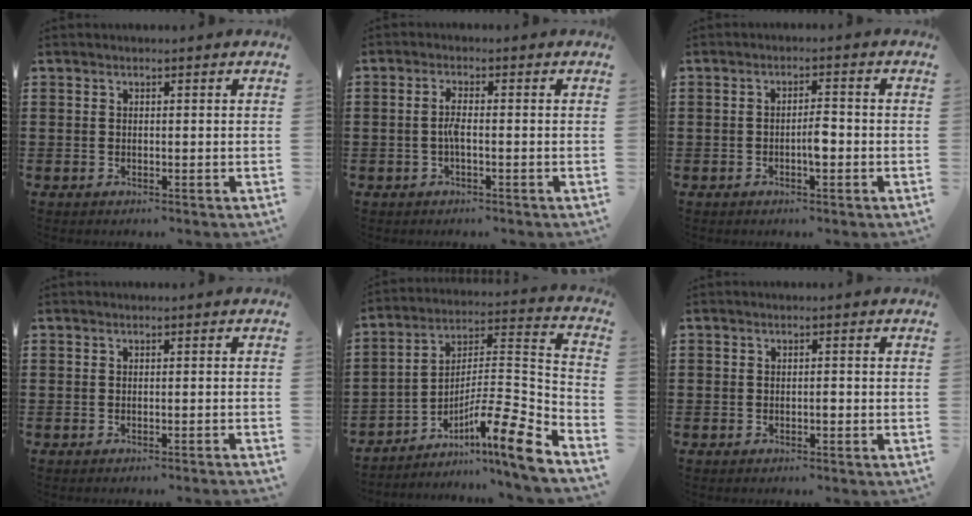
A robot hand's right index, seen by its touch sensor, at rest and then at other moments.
{"total": 2.4, "force": [-0.6, 0.4, 2.3], "torque": [-0.052, -0.002, -0.015]}
{"total": 3.1, "force": [-0.9, 0.8, 2.9], "torque": [-0.051, 0.004, -0.017]}
{"total": 0.7, "force": [-0.6, -0.3, 0.3], "torque": [-0.006, -0.004, -0.011]}
{"total": 12.4, "force": [-8.0, 1.3, 9.4], "torque": [-0.136, -0.002, -0.152]}
{"total": 0.9, "force": [-0.4, 0.3, 0.7], "torque": [-0.015, -0.005, -0.007]}